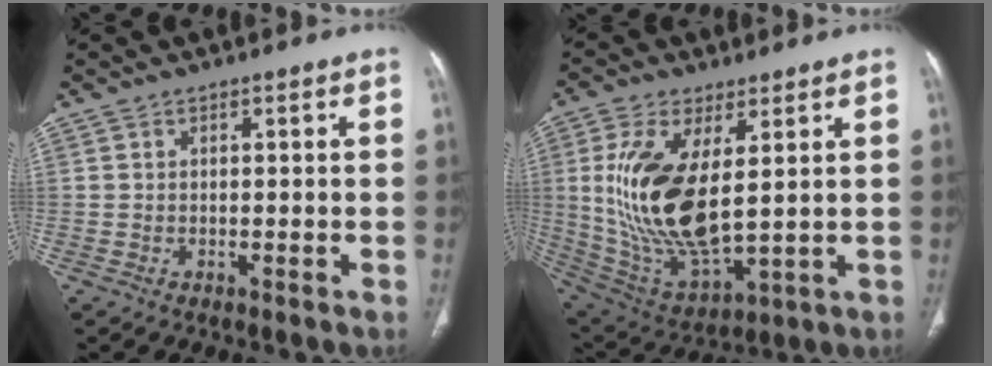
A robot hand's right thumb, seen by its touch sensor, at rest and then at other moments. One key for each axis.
{"total": 18.8, "fx": 3.2, "fy": 8.3, "fz": 16.5, "tx": -0.334, "ty": -0.025, "tz": 0.078}